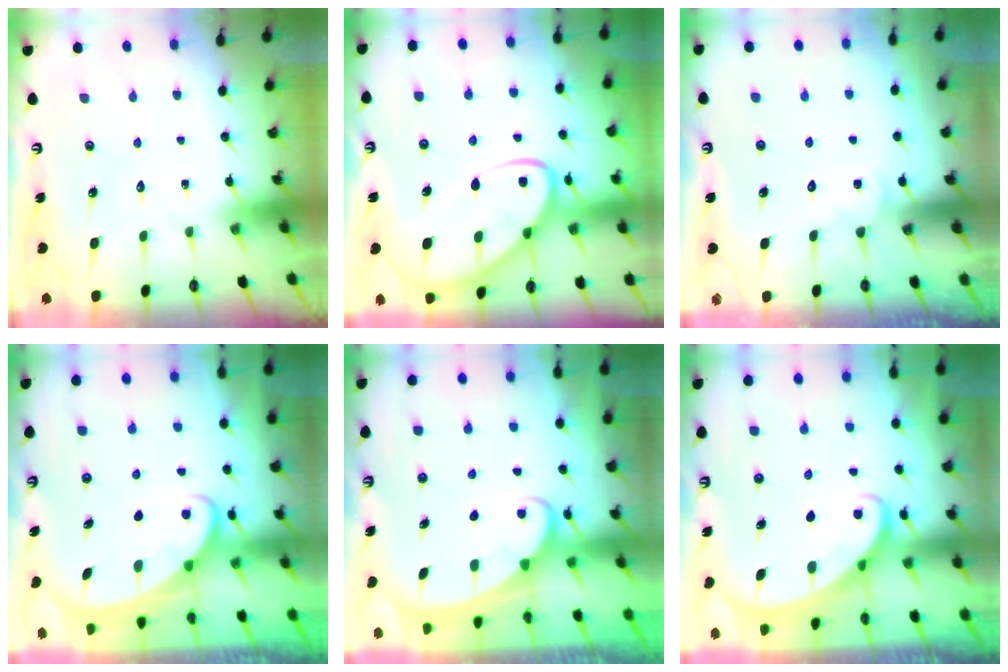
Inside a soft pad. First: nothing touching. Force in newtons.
{"total": 12.6, "press": 12.6, "slide": 1.1}
{"total": 3.3, "press": 3.3, "slide": 0.3}
{"total": 2.7, "press": 2.7, "slide": 0.3}
{"total": 2.0, "press": 2.0, "slide": 0.2}
{"total": 2.2, "press": 2.2, "slide": 0.3}